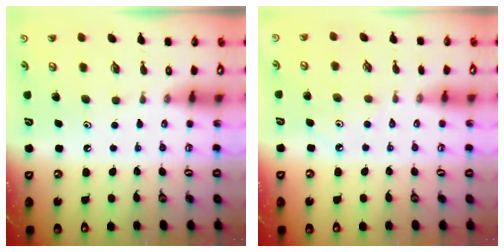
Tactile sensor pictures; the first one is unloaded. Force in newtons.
{"total": 3.9, "press": 3.8, "slide": 0.7}